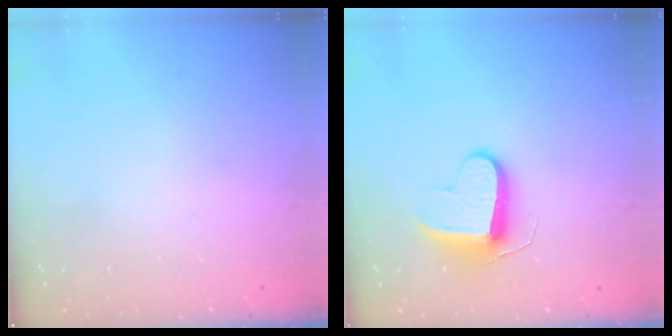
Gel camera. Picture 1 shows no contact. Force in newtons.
{"total": 9.6, "press": 9.6, "slide": 0.2}